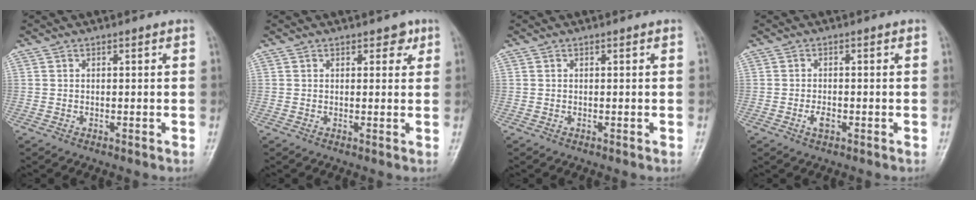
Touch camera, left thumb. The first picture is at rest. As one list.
[{"total": 2.6, "force": [1.5, 1.7, 1.2], "torque": [0.006, -0.005, 0.016]}, {"total": 0.0}, {"total": 2.1, "force": [-0.8, 1.2, 1.5], "torque": [-0.027, 0.001, -0.015]}]